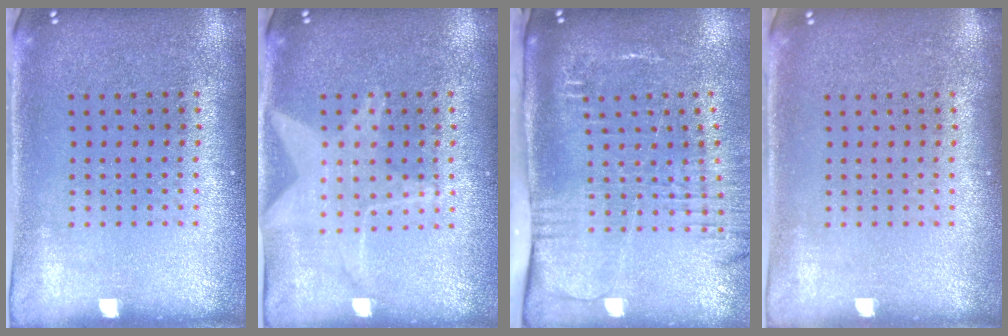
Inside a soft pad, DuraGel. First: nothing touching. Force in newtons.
{"total": 1.5, "press": 1.5, "slide": 0.4}
{"total": 2.7, "press": 2.1, "slide": 1.7}
{"total": 0.0}